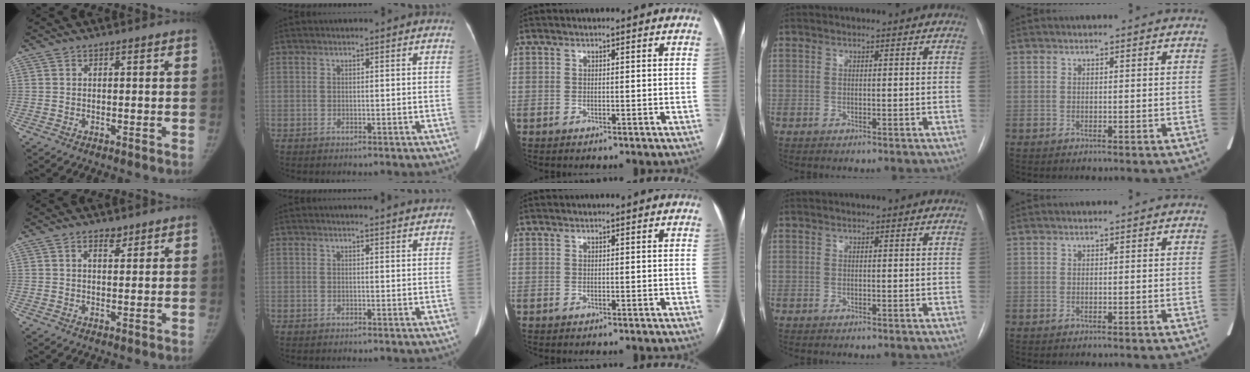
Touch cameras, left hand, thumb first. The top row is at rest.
{"thumb": {"total": 2.1, "force": [1.3, 1.2, 1.2], "torque": [-0.006, -0.011, 0.021]}, "index": {"total": 3.3, "force": [3.3, 0.2, 0.7], "torque": [-0.013, 0.007, 0.027]}}